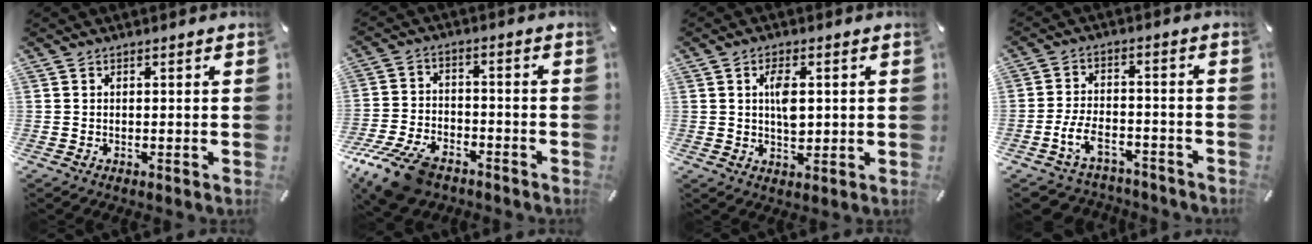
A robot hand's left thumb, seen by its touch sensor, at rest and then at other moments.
{"total": 12.1, "force": [-8.4, 6.1, 6.3], "torque": [-0.125, 0.044, -0.154]}
{"total": 5.5, "force": [0.9, 3.0, 4.5], "torque": [-0.086, -0.002, 0.009]}
{"total": 8.8, "force": [-4.3, 5.6, 5.3], "torque": [-0.115, 0.015, -0.078]}